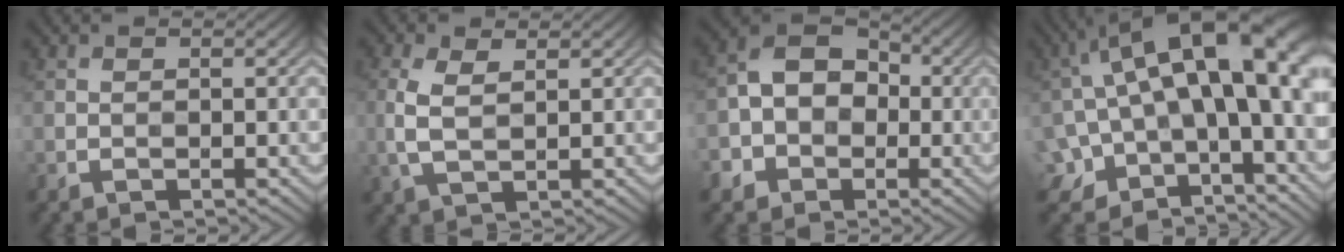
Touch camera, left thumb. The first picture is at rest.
{"total": 3.9, "force": [1.0, 1.9, 3.3], "torque": [-0.088, 0.002, 0.021]}
{"total": 8.2, "force": [-1.7, 6.8, 4.2], "torque": [-0.072, -0.007, -0.045]}
{"total": 19.7, "force": [-0.3, 10.3, 16.8], "torque": [-0.266, -0.004, 0.001]}